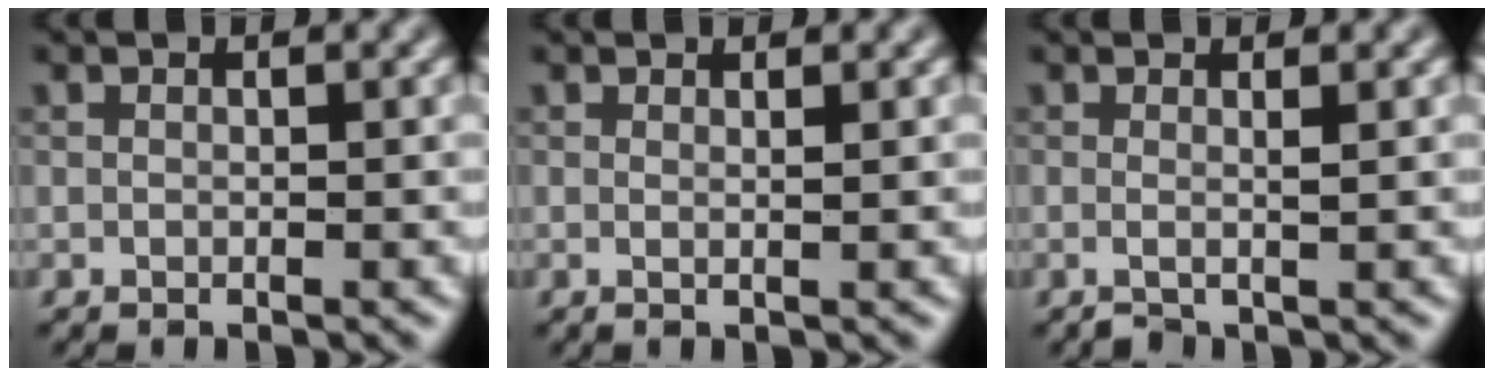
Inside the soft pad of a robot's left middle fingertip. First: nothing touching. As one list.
[{"total": 0.6, "force": [0.3, 0.0, 0.5], "torque": [-0.008, 0.001, 0.000]}, {"total": 0.9, "force": [0.1, 0.1, 0.9], "torque": [-0.014, -0.001, -0.001]}]